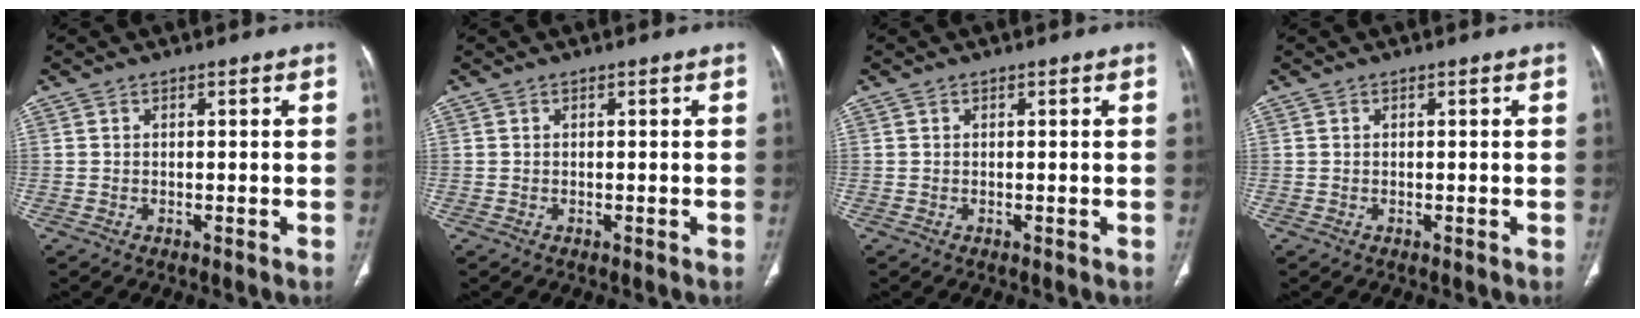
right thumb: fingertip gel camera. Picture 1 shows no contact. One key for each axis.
{"total": 0.0}
{"total": 0.0}
{"total": 0.0}